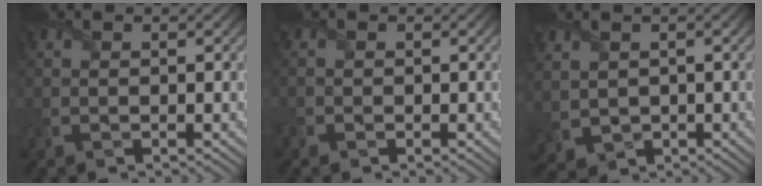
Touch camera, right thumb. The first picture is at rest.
{"total": 0.9, "force": [-0.7, 0.6, 0.0], "torque": [-0.001, -0.004, -0.015]}
{"total": 3.2, "force": [0.9, 2.8, 1.3], "torque": [-0.062, -0.011, 0.020]}